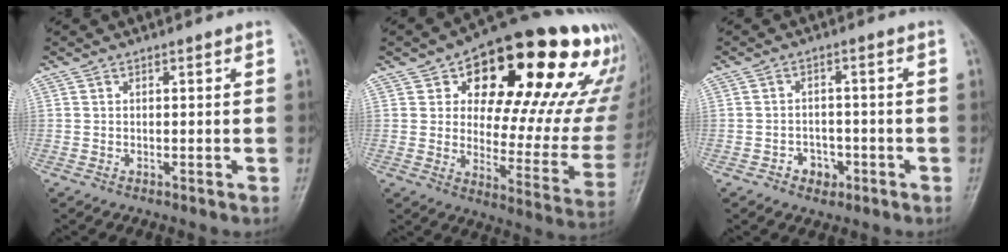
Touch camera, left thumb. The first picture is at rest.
{"total": 29.2, "force": [15.5, 13.3, 20.9], "torque": [-0.243, -0.021, 0.216]}
{"total": 3.9, "force": [-1.9, 3.1, 1.5], "torque": [0.000, 0.017, -0.027]}